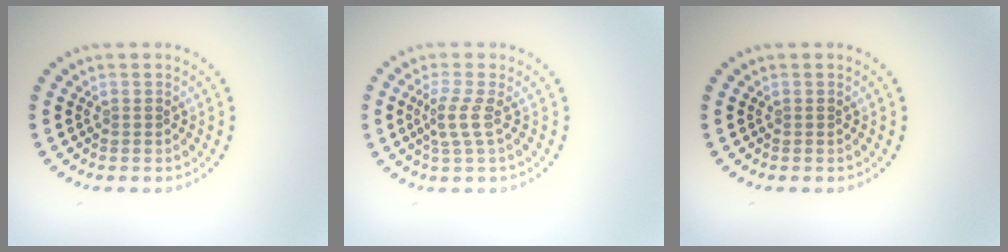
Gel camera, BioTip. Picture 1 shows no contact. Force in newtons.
{"total": 2.2, "press": 1.5, "slide": 1.7}
{"total": 0.0}